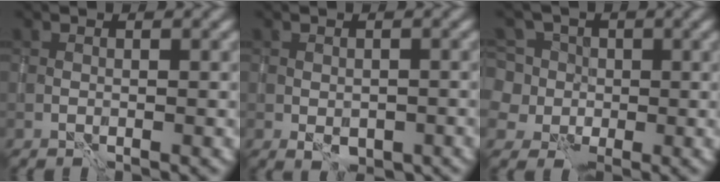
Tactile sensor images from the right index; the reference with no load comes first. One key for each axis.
{"total": 2.5, "fx": -1.0, "fy": 1.8, "fz": 1.5, "tx": -0.021, "ty": -0.009, "tz": -0.009}
{"total": 8.6, "fx": 2.4, "fy": 7.5, "fz": 3.4, "tx": -0.051, "ty": 0.038, "tz": -0.014}